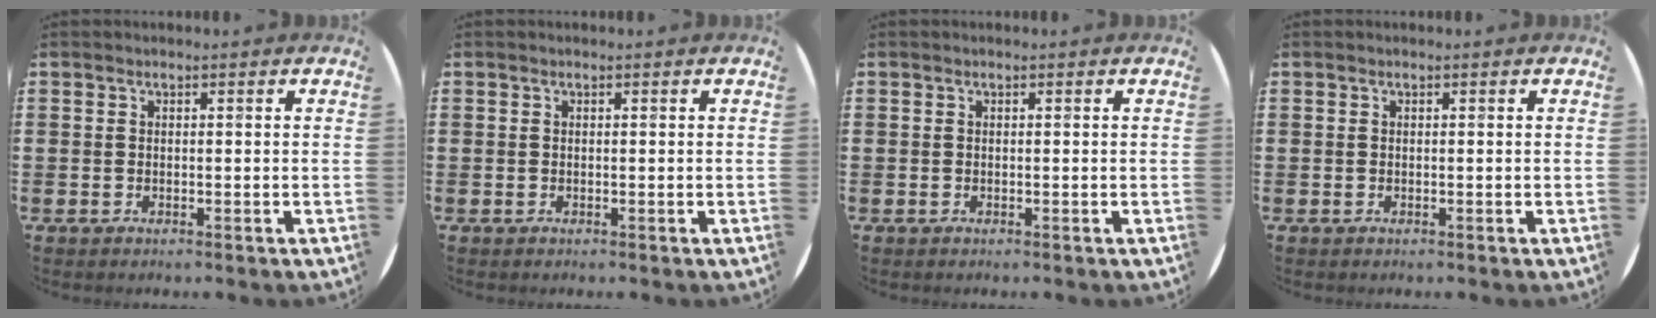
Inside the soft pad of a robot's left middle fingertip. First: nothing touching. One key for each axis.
{"total": 0.0}
{"total": 0.0}
{"total": 0.0}